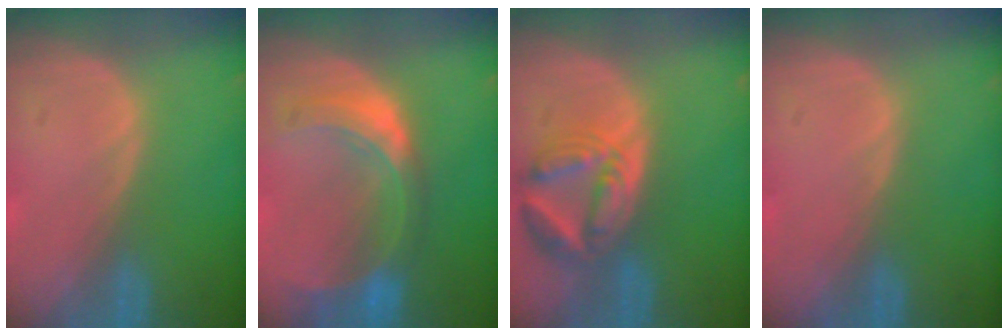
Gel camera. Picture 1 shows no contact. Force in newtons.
{"total": 8.2, "press": 7.3, "slide": 3.8}
{"total": 8.1, "press": 7.2, "slide": 3.7}
{"total": 0.5, "press": 0.0, "slide": 0.5}